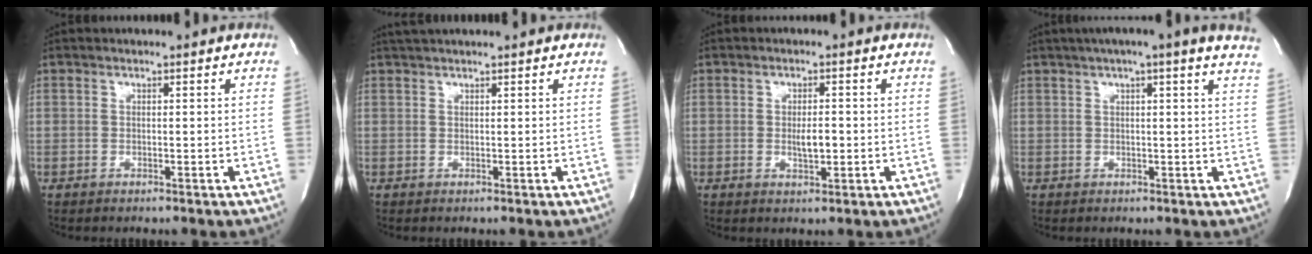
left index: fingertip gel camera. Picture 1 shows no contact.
{"total": 3.4, "force": [3.0, -0.2, 1.6], "torque": [-0.021, 0.030, 0.052]}
{"total": 2.8, "force": [-0.4, 0.9, 2.6], "torque": [-0.048, -0.001, -0.003]}
{"total": 11.3, "force": [8.6, -0.1, 7.3], "torque": [-0.109, 0.029, 0.092]}